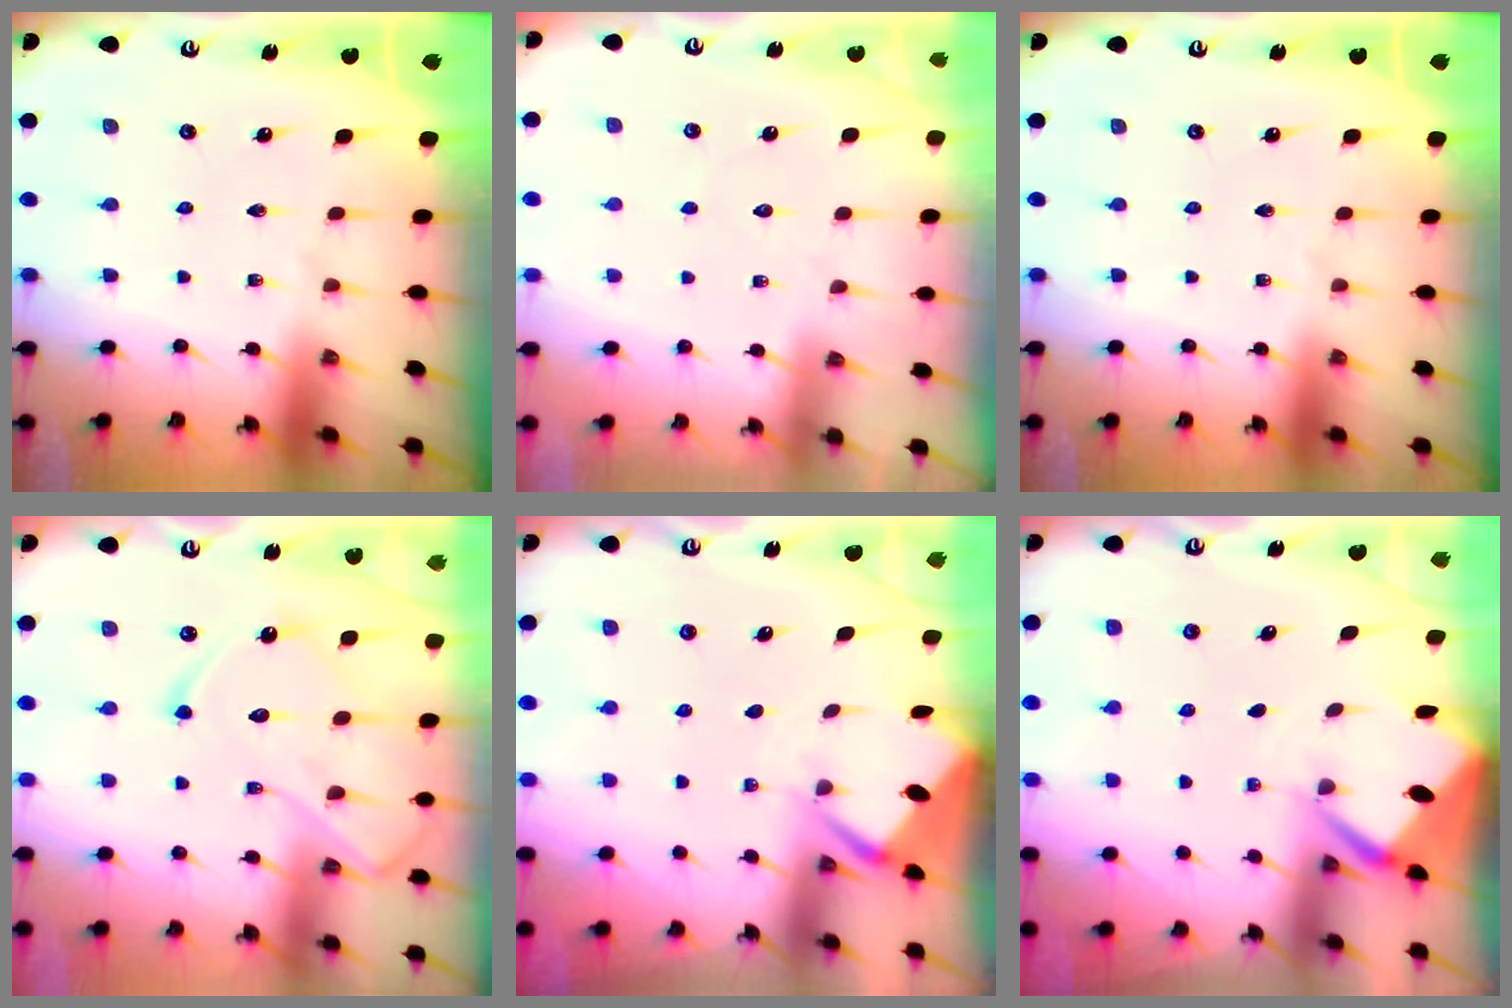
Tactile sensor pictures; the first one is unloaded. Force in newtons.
{"total": 3.8, "press": 3.8, "slide": 0.4}
{"total": 0.0}
{"total": 14.0, "press": 13.9, "slide": 1.1}
{"total": 2.9, "press": 2.8, "slide": 0.3}
{"total": 3.0, "press": 3.0, "slide": 0.4}